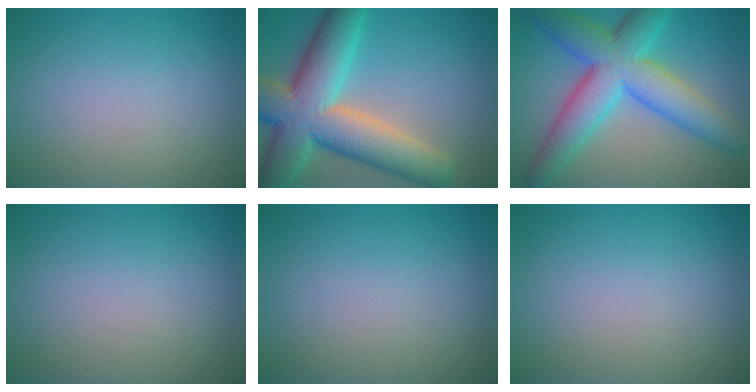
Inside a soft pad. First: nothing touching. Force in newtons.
{"total": 12.8, "press": 12.8, "slide": 0.7}
{"total": 10.1, "press": 10.1, "slide": 0.4}
{"total": 0.0}
{"total": 0.0}
{"total": 0.0}